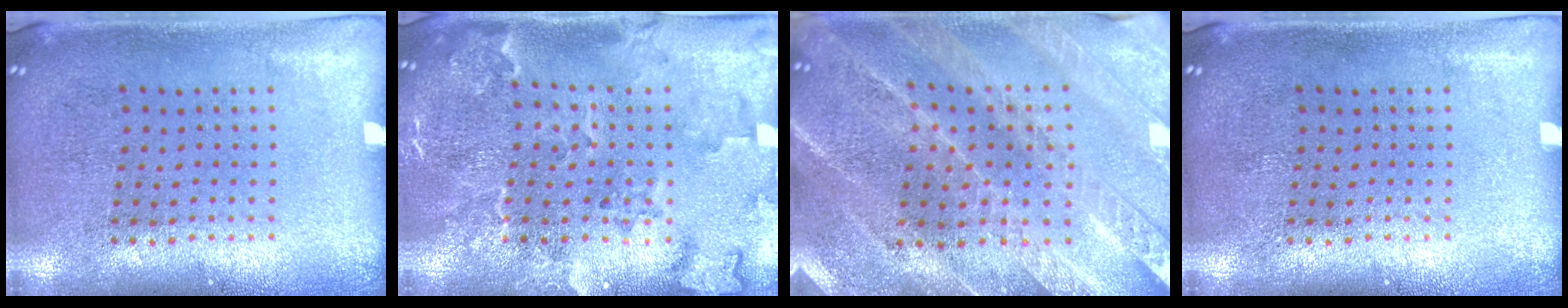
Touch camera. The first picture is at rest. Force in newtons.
{"total": 2.5, "press": 2.2, "slide": 1.1}
{"total": 2.4, "press": 2.4, "slide": 0.2}
{"total": 0.0}